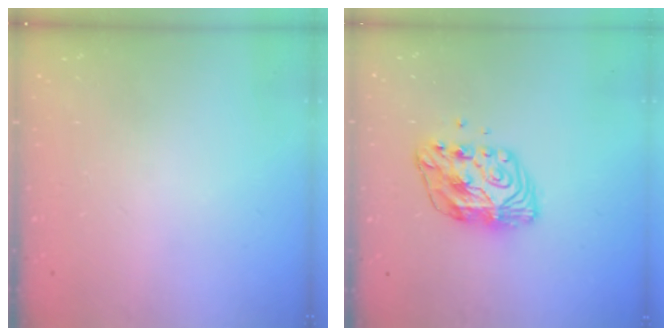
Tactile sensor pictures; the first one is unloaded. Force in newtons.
{"total": 9.7, "press": 9.7, "slide": 0.9}